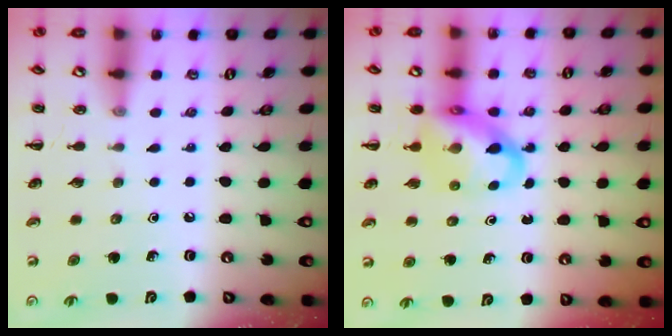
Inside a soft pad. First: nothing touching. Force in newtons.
{"total": 11.3, "press": 10.9, "slide": 3.0}